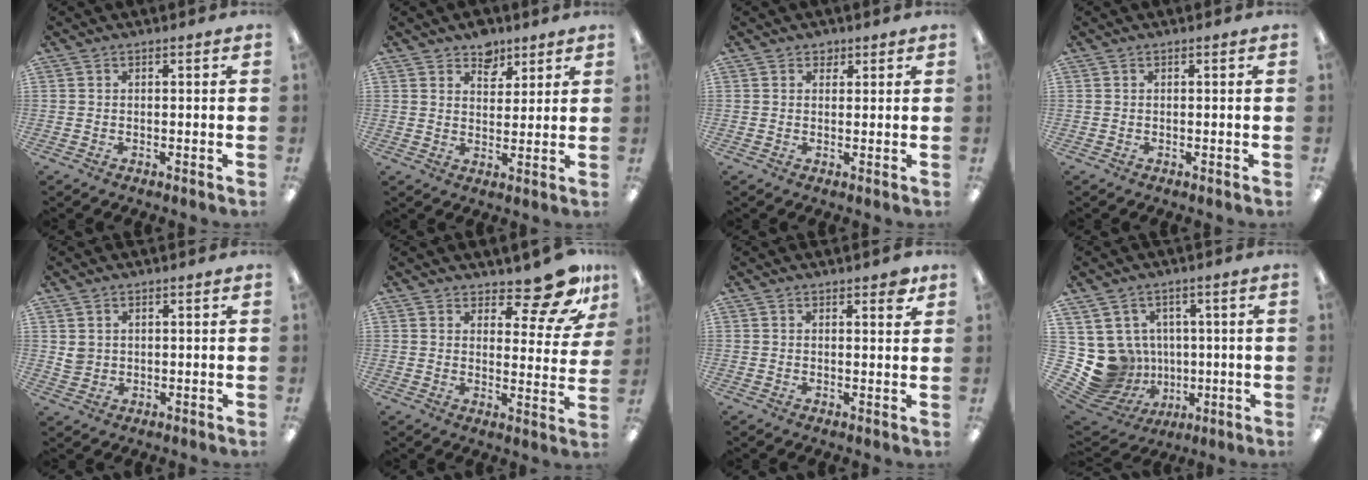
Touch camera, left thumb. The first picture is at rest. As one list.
[{"total": 5.9, "force": [4.6, 3.5, 1.3], "torque": [-0.003, -0.025, 0.079]}, {"total": 1.8, "force": [1.3, 1.2, 0.3], "torque": [0.000, -0.001, 0.022]}, {"total": 0.0}, {"total": 2.9, "force": [1.3, 2.5, 0.6], "torque": [-0.008, -0.001, 0.023]}, {"total": 12.6, "force": [10.1, 3.9, 6.5], "torque": [-0.076, -0.076, 0.173]}, {"total": 2.8, "force": [2.1, 1.0, 1.6], "torque": [-0.019, -0.003, 0.033]}, {"total": 11.7, "force": [-0.5, 11.3, 2.9], "torque": [-0.101, -0.011, 0.016]}]